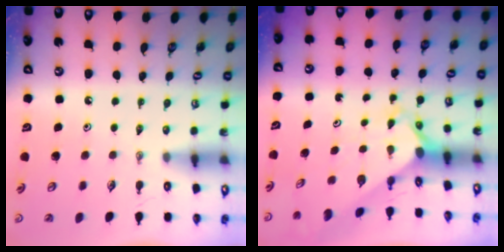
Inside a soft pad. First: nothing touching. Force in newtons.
{"total": 2.6, "press": 2.6, "slide": 0.3}